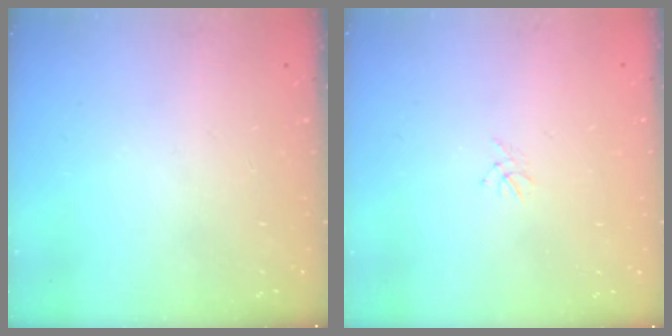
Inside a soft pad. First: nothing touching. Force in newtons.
{"total": 1.5, "press": 1.4, "slide": 0.4}